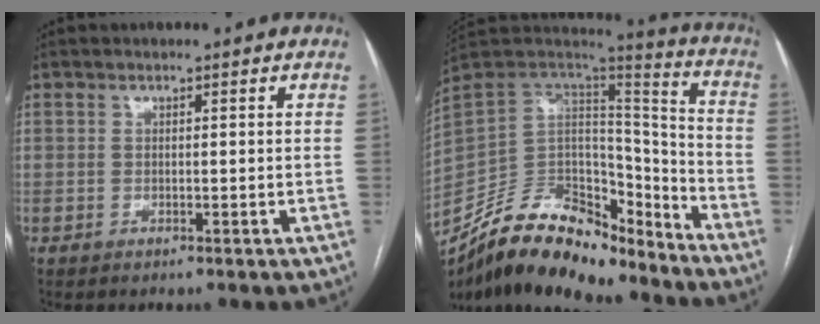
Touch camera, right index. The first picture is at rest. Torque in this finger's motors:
{"motor_torque": [-0.26, -1.80, -1.05, -0.21]}